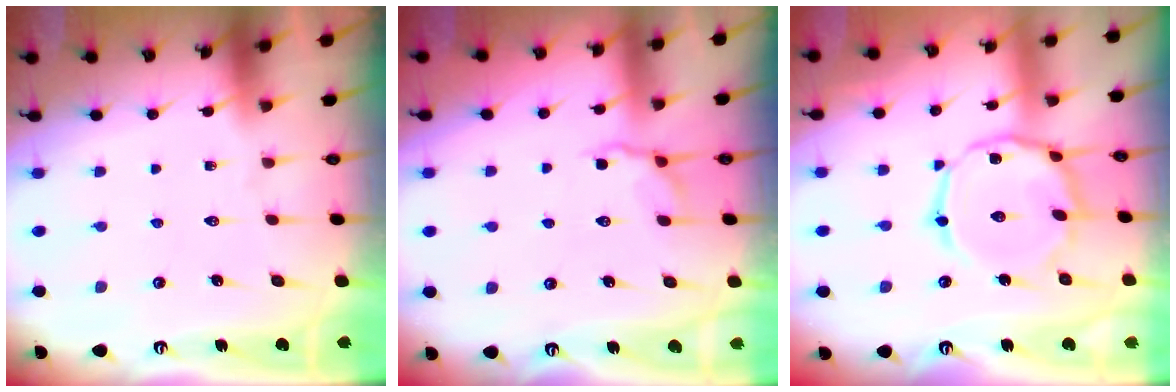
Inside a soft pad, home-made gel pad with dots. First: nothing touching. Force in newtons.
{"total": 3.8, "press": 3.5, "slide": 1.4}
{"total": 12.8, "press": 12.8, "slide": 0.6}